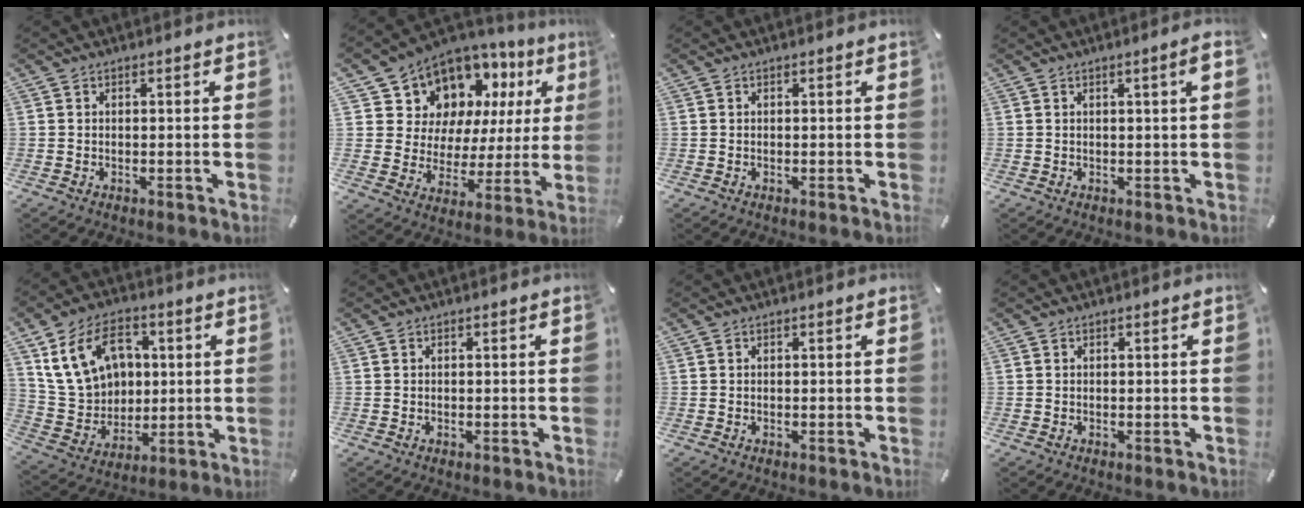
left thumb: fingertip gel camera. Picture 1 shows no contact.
{"total": 10.8, "force": [7.6, 7.5, 1.5], "torque": [-0.043, -0.082, 0.140]}
{"total": 0.0}
{"total": 2.6, "force": [0.6, 0.1, 2.5], "torque": [-0.044, 0.001, 0.009]}
{"total": 15.6, "force": [5.2, 12.4, 7.9], "torque": [-0.166, -0.004, 0.102]}
{"total": 0.0}
{"total": 0.0}
{"total": 0.0}